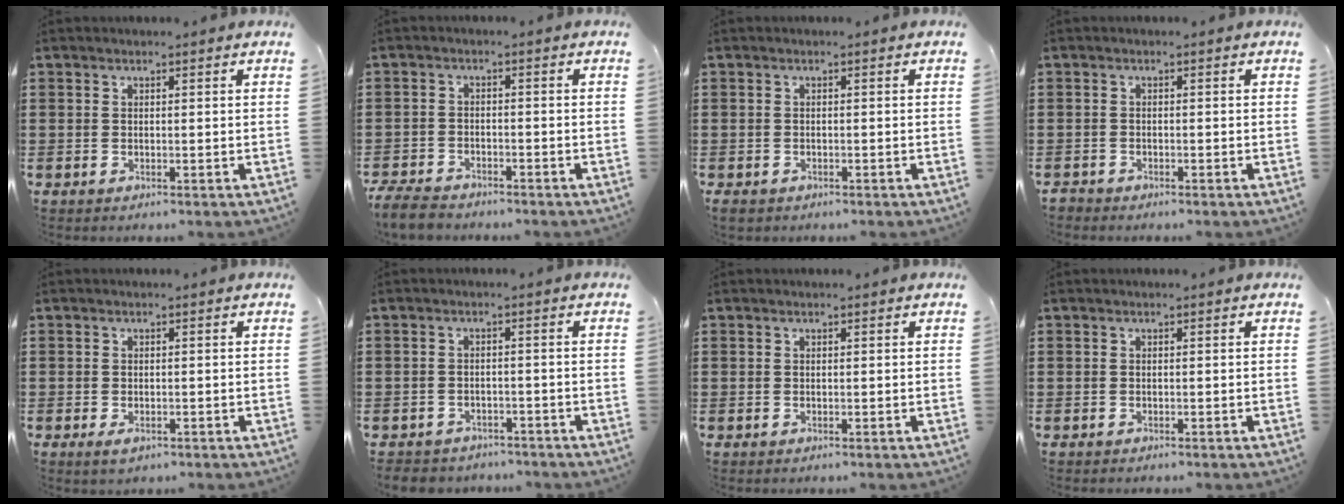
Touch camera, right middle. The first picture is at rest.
{"total": 3.8, "force": [-3.6, 0.8, 0.9], "torque": [-0.029, -0.001, -0.076]}
{"total": 0.7, "force": [-0.5, 0.4, 0.2], "torque": [-0.005, -0.001, -0.012]}
{"total": 1.0, "force": [-0.9, 0.2, -0.1], "torque": [-0.001, 0.002, -0.022]}
{"total": 1.2, "force": [-0.7, 0.5, 0.9], "torque": [-0.017, -0.002, -0.013]}
{"total": 2.3, "force": [-2.3, 0.6, -0.3], "torque": [-0.002, 0.000, -0.052]}
{"total": 0.0}
{"total": 0.0}